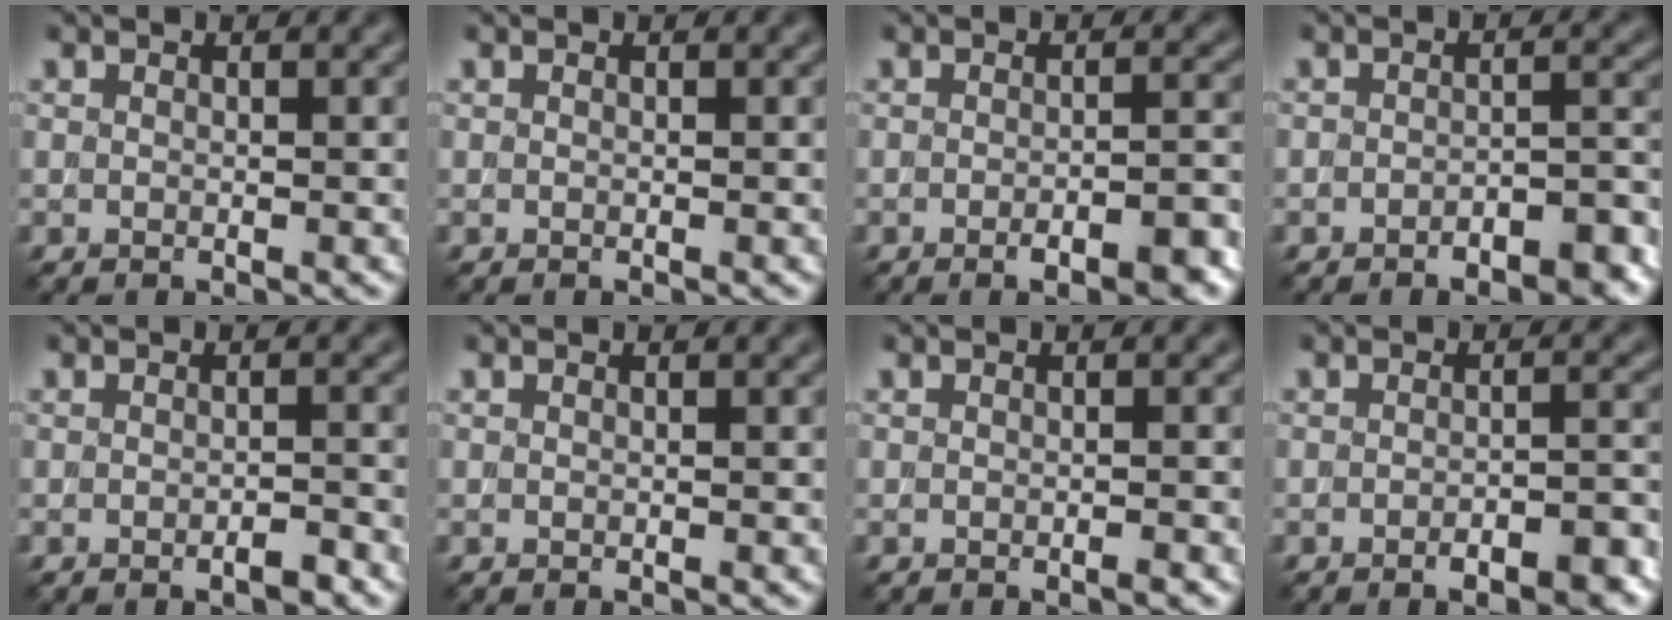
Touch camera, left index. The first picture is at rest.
{"total": 0.0}
{"total": 4.2, "force": [-2.2, 1.1, 3.4], "torque": [-0.041, 0.003, -0.027]}
{"total": 4.0, "force": [-3.0, 1.3, 2.4], "torque": [-0.031, 0.005, -0.038]}
{"total": 1.3, "force": [-0.8, 0.2, 1.0], "torque": [-0.012, 0.000, -0.015]}
{"total": 0.0}
{"total": 1.0, "force": [-0.3, 0.3, 0.9], "torque": [-0.007, -0.003, -0.010]}
{"total": 3.9, "force": [-2.3, 1.0, 2.9], "torque": [-0.037, 0.003, -0.028]}